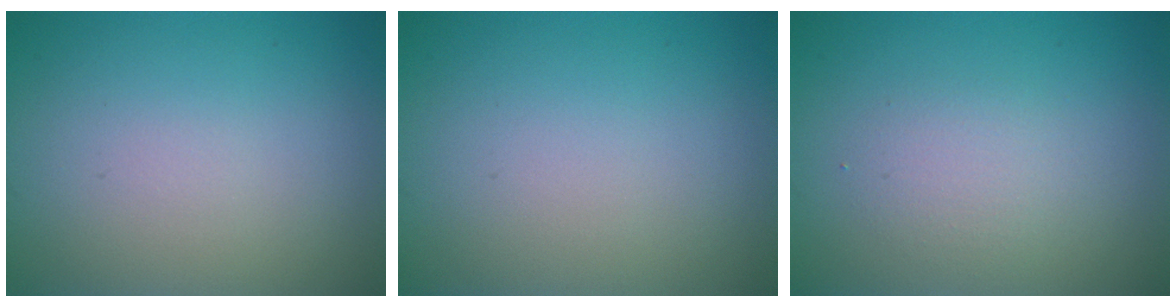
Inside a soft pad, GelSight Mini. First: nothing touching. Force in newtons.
{"total": 0.0}
{"total": 1.8, "press": 1.8, "slide": 0.1}